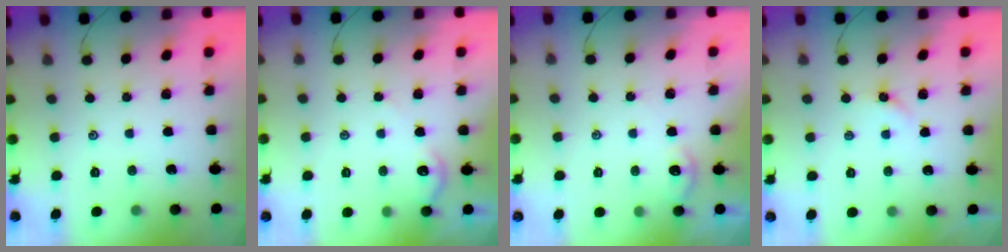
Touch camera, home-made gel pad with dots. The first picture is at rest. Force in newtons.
{"total": 2.8, "press": 2.8, "slide": 0.3}
{"total": 2.0, "press": 2.0, "slide": 0.2}
{"total": 2.8, "press": 2.8, "slide": 0.4}